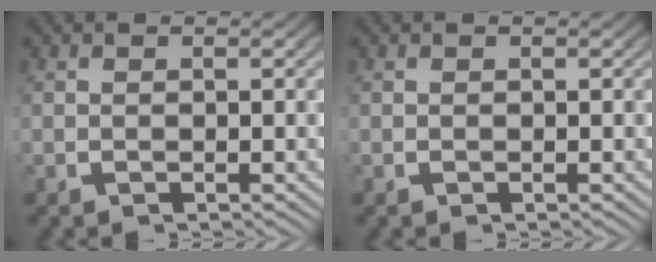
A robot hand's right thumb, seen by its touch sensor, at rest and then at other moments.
{"total": 0.0}